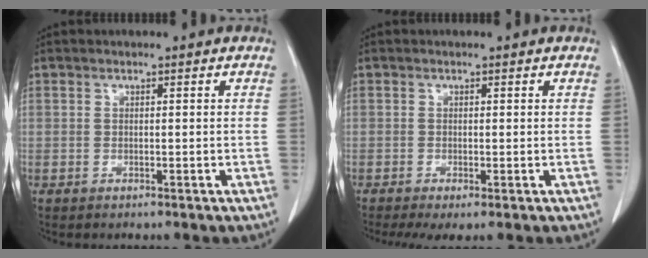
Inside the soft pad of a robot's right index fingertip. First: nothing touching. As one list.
[{"total": 2.9, "force": [-1.5, 0.8, 2.4], "torque": [-0.043, -0.013, -0.024]}]